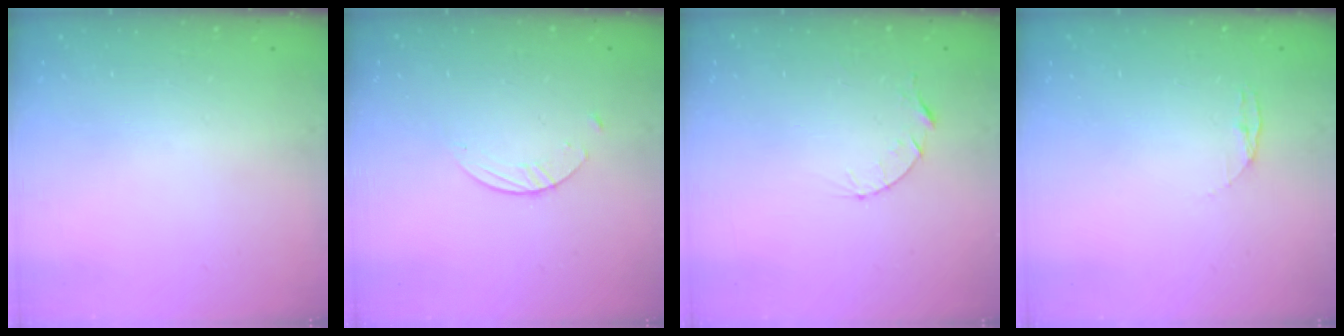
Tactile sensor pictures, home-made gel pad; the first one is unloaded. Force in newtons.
{"total": 2.7, "press": 2.6, "slide": 0.3}
{"total": 4.3, "press": 4.2, "slide": 0.4}
{"total": 3.8, "press": 3.7, "slide": 0.4}